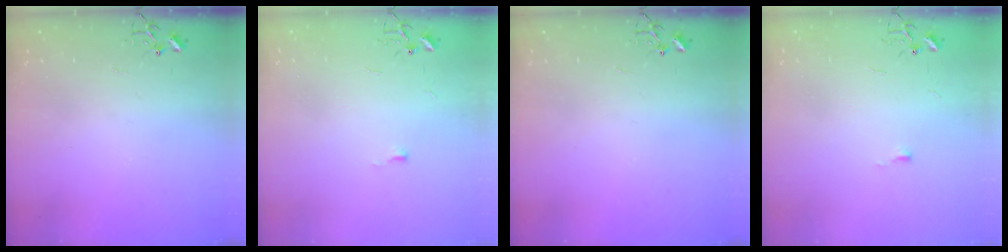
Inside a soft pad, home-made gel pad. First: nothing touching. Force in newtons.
{"total": 3.0, "press": 2.9, "slide": 0.4}
{"total": 0.0}
{"total": 3.0, "press": 2.9, "slide": 0.4}